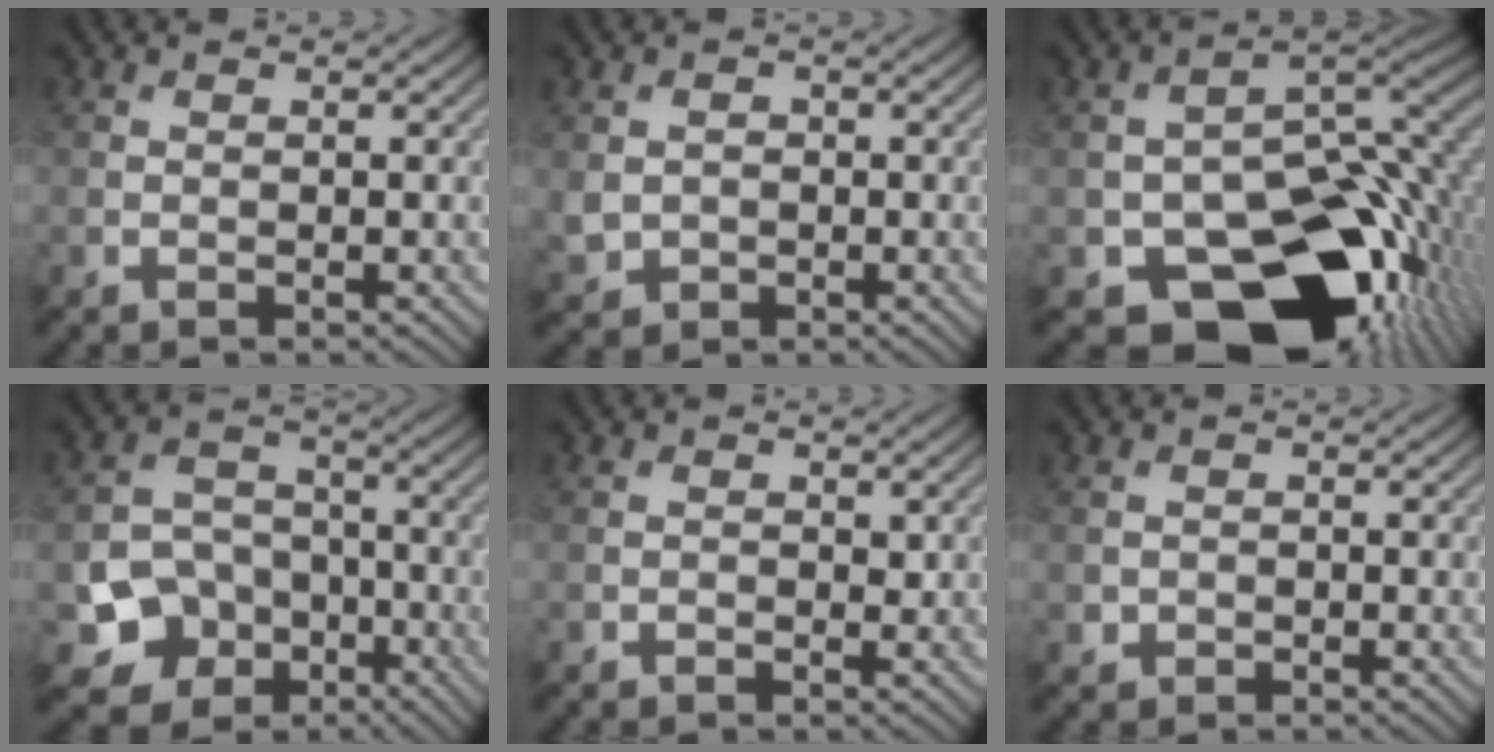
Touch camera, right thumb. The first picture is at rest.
{"total": 2.4, "force": [-0.3, 2.2, 1.0], "torque": [-0.028, -0.007, -0.004]}
{"total": 17.2, "force": [-7.7, 10.8, 10.9], "torque": [-0.142, -0.042, -0.120]}
{"total": 9.1, "force": [-4.1, 7.4, 3.2], "torque": [-0.073, -0.025, -0.089]}
{"total": 0.6, "force": [-0.1, 0.4, 0.4], "torque": [-0.002, -0.004, -0.003]}
{"total": 0.8, "force": [-0.2, 0.8, 0.2], "torque": [-0.002, -0.006, -0.006]}